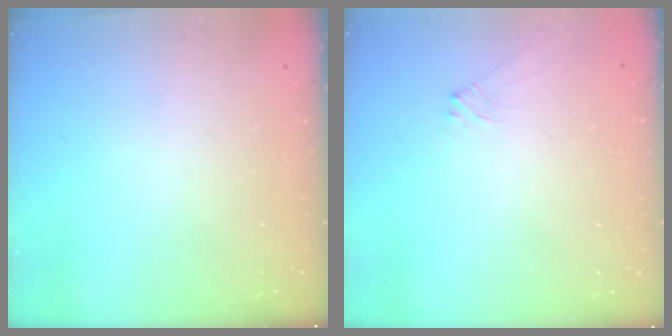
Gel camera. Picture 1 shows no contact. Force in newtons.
{"total": 0.7, "press": 0.6, "slide": 0.3}